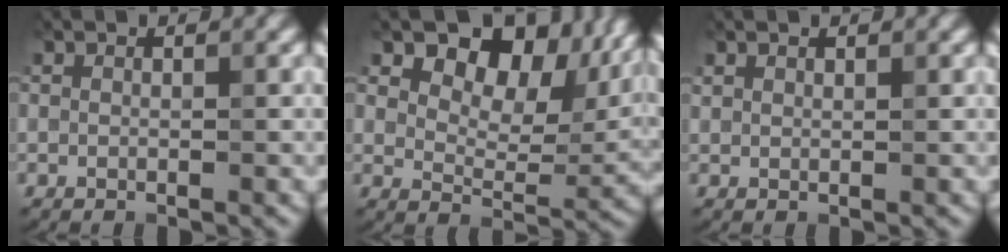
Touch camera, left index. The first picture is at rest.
{"total": 11.4, "force": [6.0, 6.6, 7.2], "torque": [-0.106, 0.003, 0.096]}
{"total": 0.7, "force": [0.6, 0.2, 0.1], "torque": [-0.005, -0.001, 0.015]}